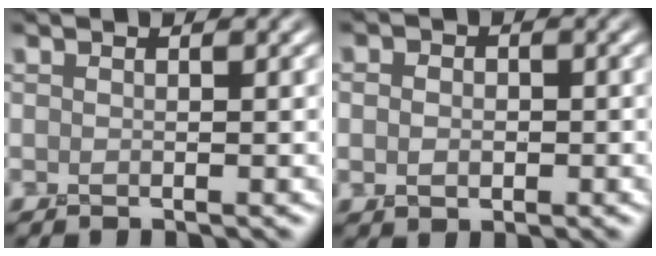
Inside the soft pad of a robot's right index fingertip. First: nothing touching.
{"total": 2.3, "force": [0.0, 1.9, 1.3], "torque": [-0.019, 0.003, -0.008]}